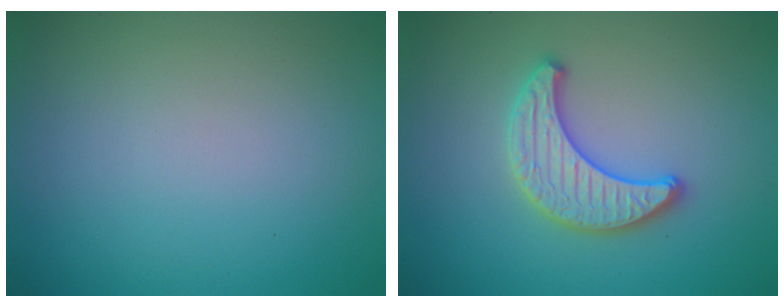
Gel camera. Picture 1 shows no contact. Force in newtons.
{"total": 3.4, "press": 3.4, "slide": 0.0}